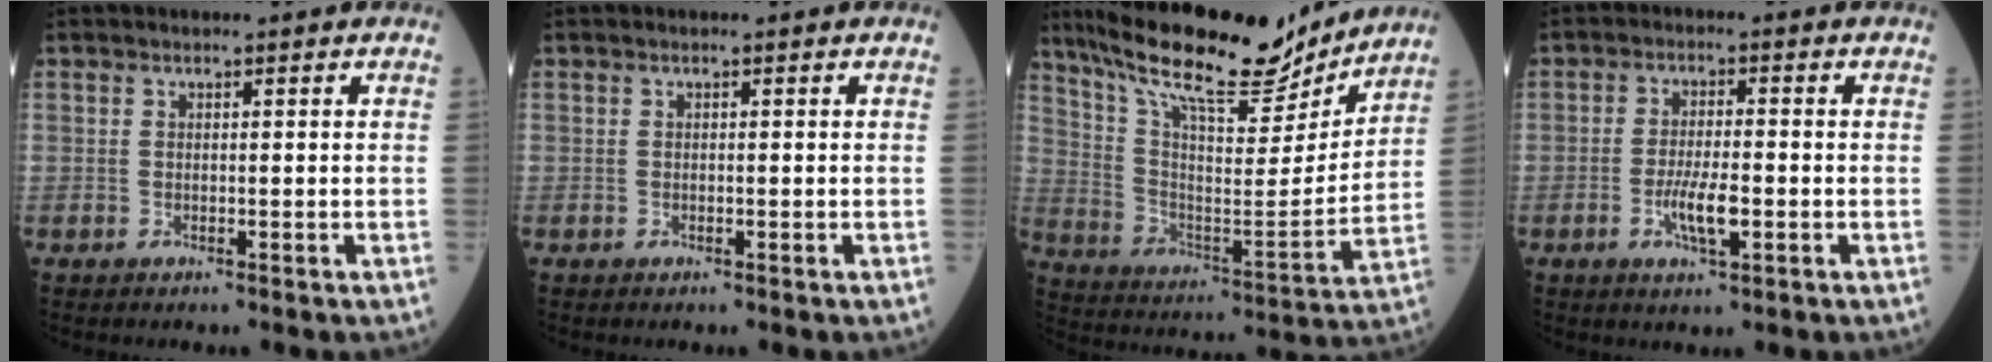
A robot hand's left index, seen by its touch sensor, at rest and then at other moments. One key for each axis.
{"total": 0.0}
{"total": 21.4, "fx": 18.3, "fy": 4.2, "fz": 10.2, "tx": -0.187, "ty": -0.006, "tz": 0.299}
{"total": 5.0, "fx": -1.6, "fy": 1.1, "fz": 4.6, "tx": -0.093, "ty": -0.003, "tz": -0.028}